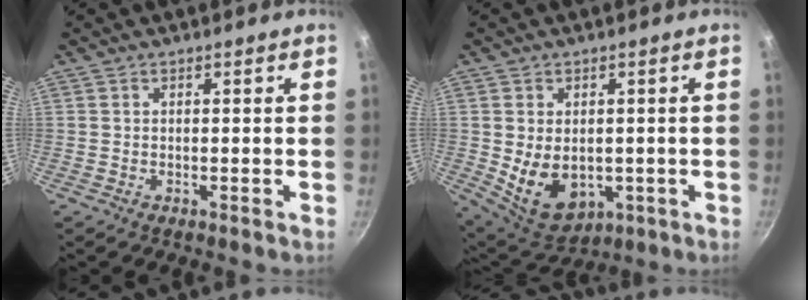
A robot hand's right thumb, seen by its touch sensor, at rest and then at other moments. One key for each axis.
{"total": 10.4, "fx": -0.7, "fy": 7.4, "fz": 7.3, "tx": -0.102, "ty": -0.015, "tz": 0.016}